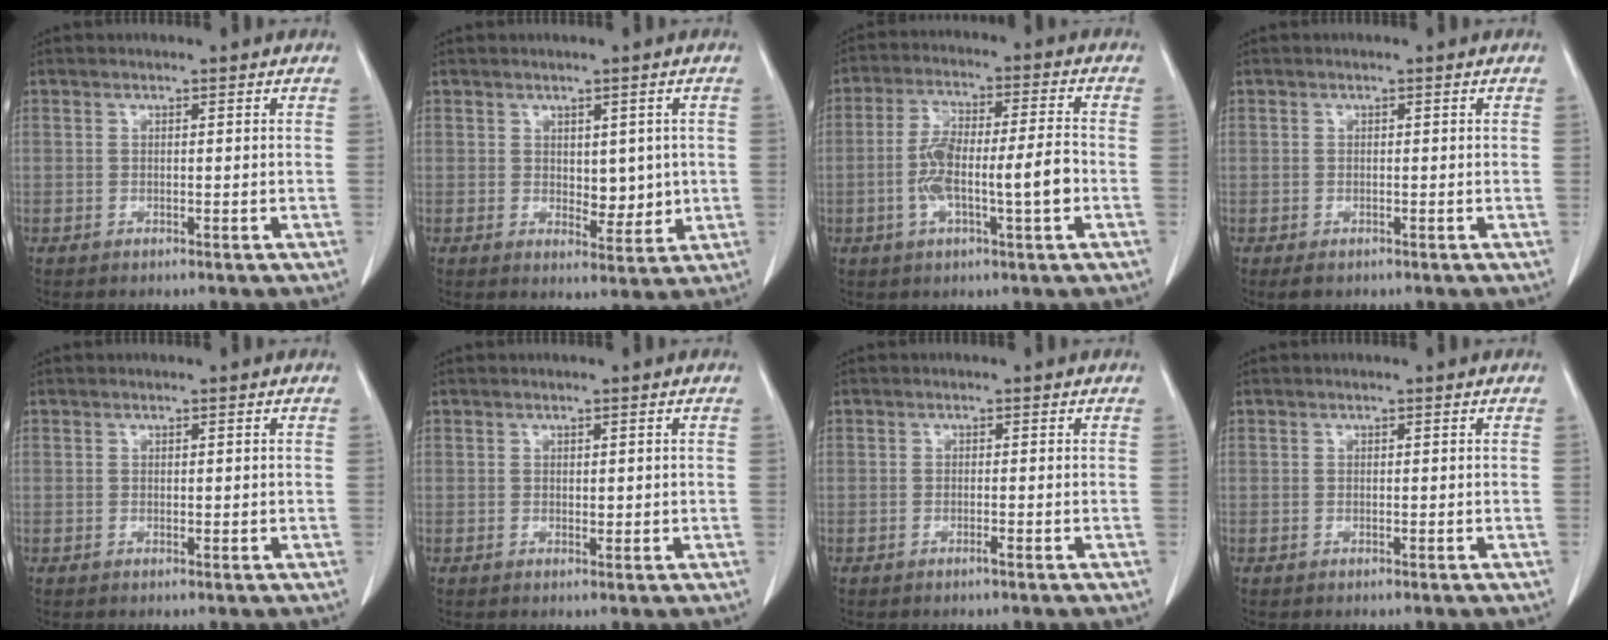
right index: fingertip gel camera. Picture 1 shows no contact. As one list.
[{"total": 4.7, "force": [0.5, 2.6, 3.9], "torque": [-0.048, -0.007, 0.016]}, {"total": 10.5, "force": [-2.2, 1.7, 10.1], "torque": [-0.188, 0.016, -0.039]}, {"total": 1.5, "force": [-0.8, 1.1, 0.7], "torque": [-0.013, -0.001, -0.007]}, {"total": 0.6, "force": [0.1, 0.4, 0.5], "torque": [-0.008, -0.002, 0.004]}, {"total": 1.2, "force": [0.2, 0.7, 0.9], "torque": [-0.012, -0.004, 0.006]}, {"total": 0.7, "force": [-0.4, -0.1, 0.5], "torque": [-0.012, -0.001, -0.006]}, {"total": 0.0}]